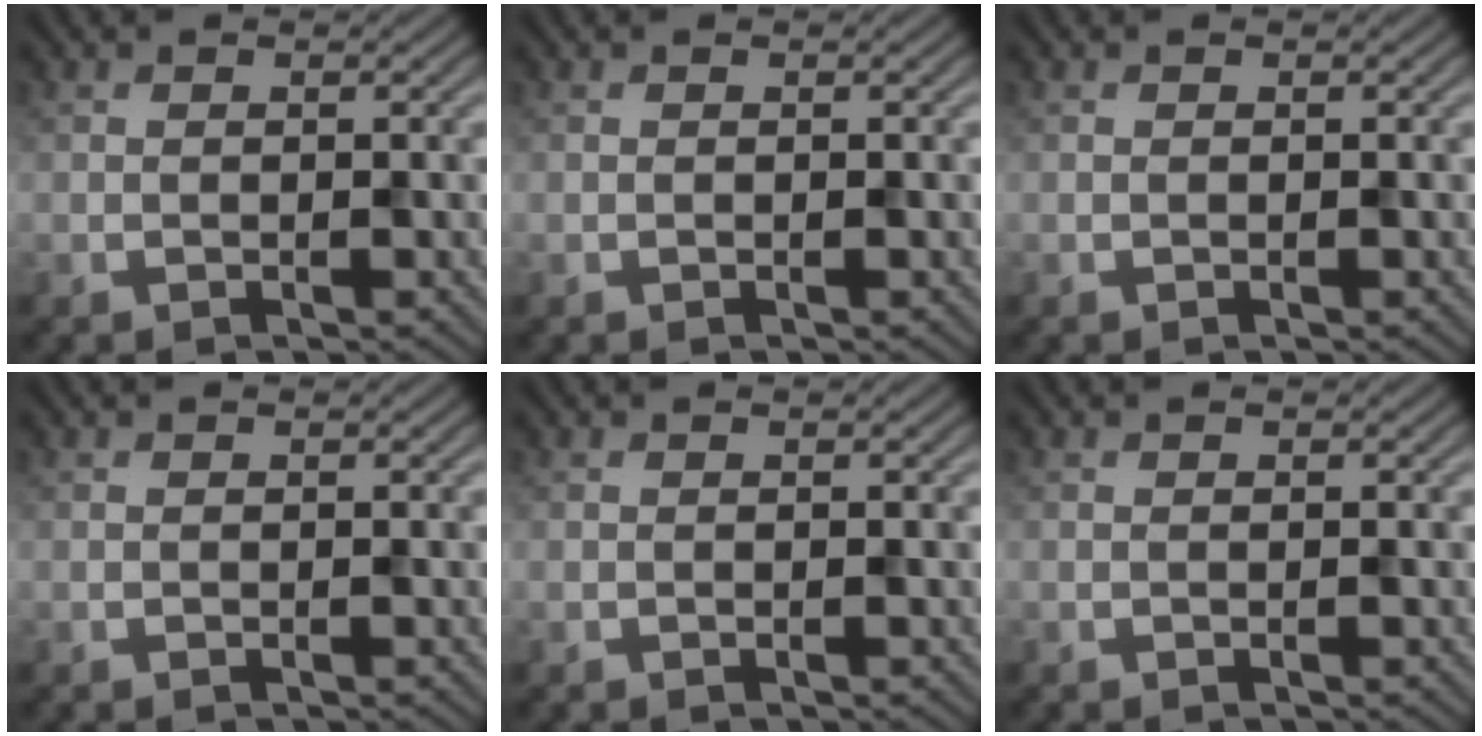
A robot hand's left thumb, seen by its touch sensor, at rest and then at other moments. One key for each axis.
{"total": 0.0}
{"total": 0.0}
{"total": 0.0}
{"total": 0.0}
{"total": 0.0}